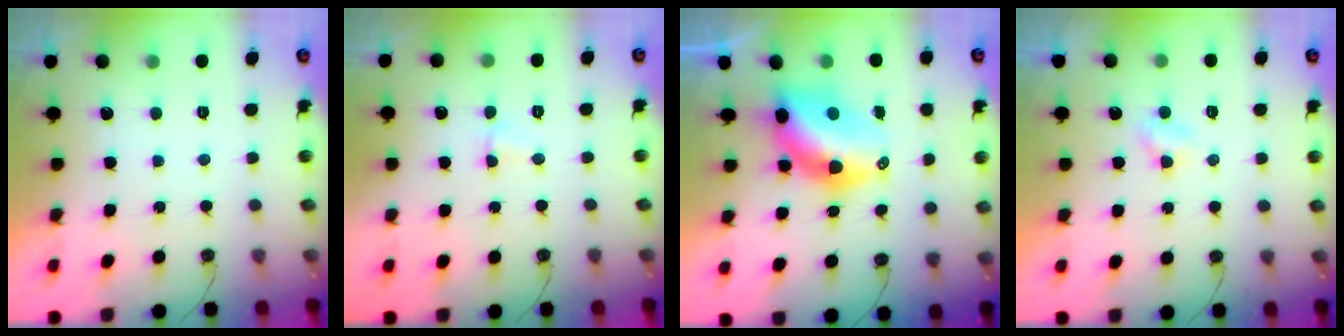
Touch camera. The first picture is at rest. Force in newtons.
{"total": 2.9, "press": 2.9, "slide": 0.6}
{"total": 10.4, "press": 10.4, "slide": 0.9}
{"total": 2.0, "press": 2.0, "slide": 0.3}